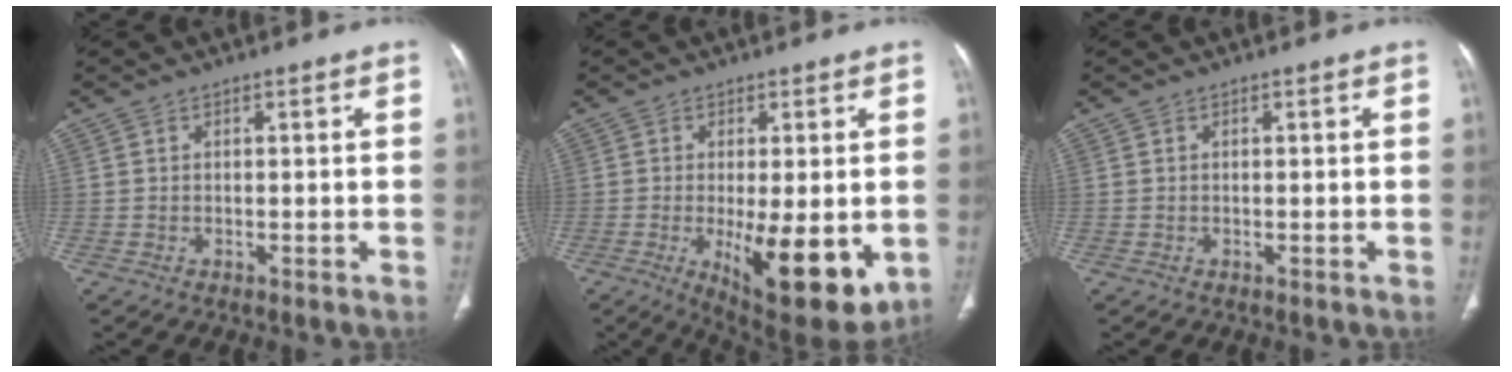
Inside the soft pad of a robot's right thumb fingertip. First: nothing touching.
{"total": 14.9, "force": [-3.2, 5.5, 13.4], "torque": [-0.187, -0.029, -0.031]}
{"total": 0.0}